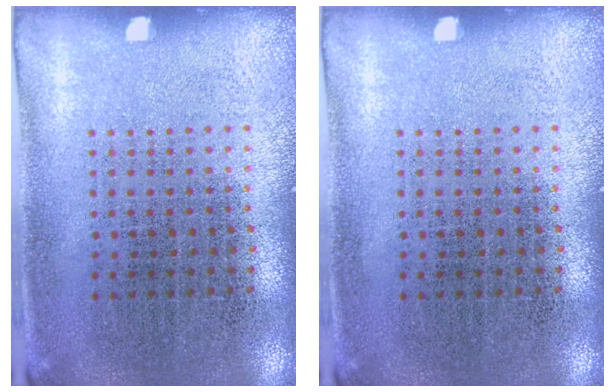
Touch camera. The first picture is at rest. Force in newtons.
{"total": 0.0}